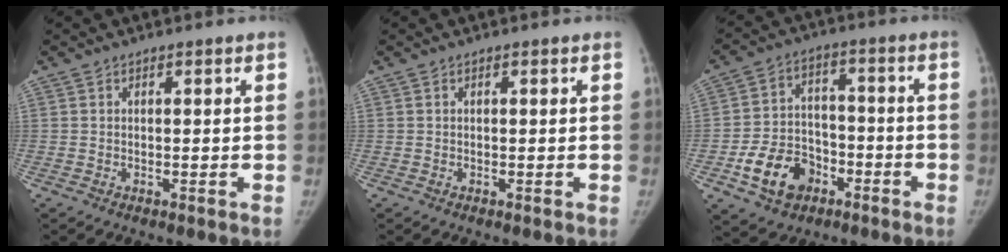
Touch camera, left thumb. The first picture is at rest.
{"total": 0.0}
{"total": 12.0, "force": [-5.7, 8.8, 5.9], "torque": [-0.072, 0.034, -0.092]}